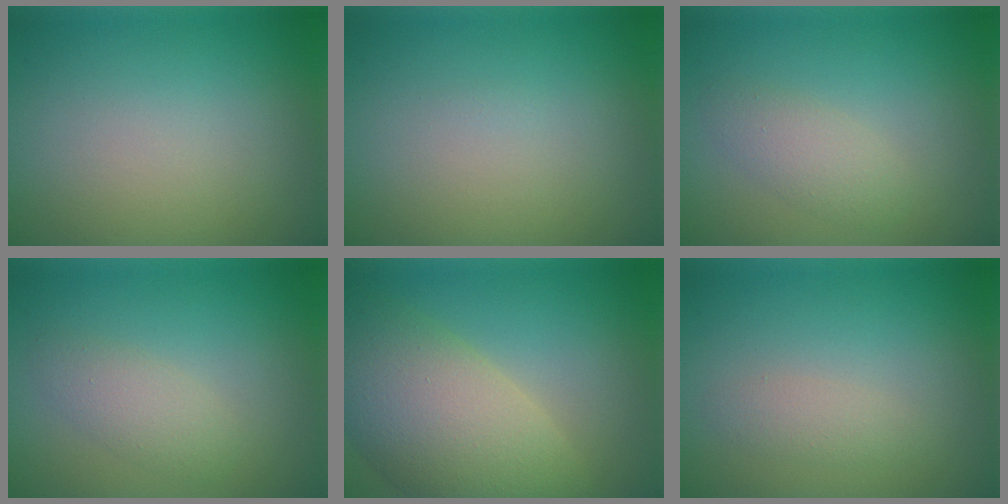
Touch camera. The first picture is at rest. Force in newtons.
{"total": 0.0}
{"total": 2.3, "press": 2.3, "slide": 0.1}
{"total": 2.3, "press": 2.3, "slide": 0.1}
{"total": 10.7, "press": 10.7, "slide": 0.8}
{"total": 1.3, "press": 1.3, "slide": 0.1}